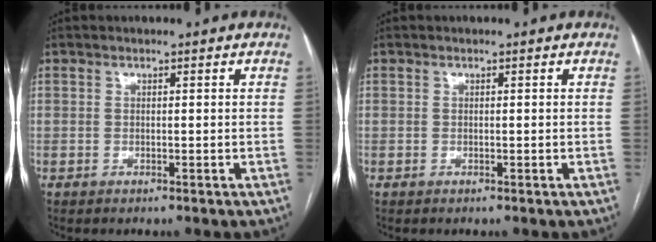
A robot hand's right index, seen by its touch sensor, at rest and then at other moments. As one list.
[{"total": 0.0}]